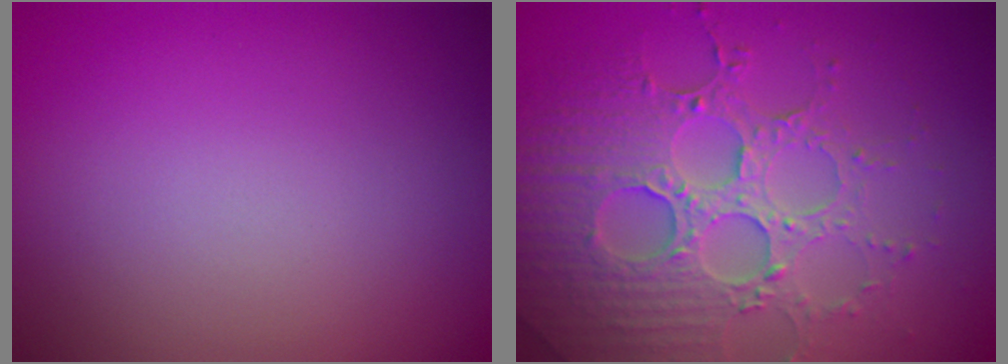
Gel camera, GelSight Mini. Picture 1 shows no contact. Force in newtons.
{"total": 6.6, "press": 5.3, "slide": 4.1}